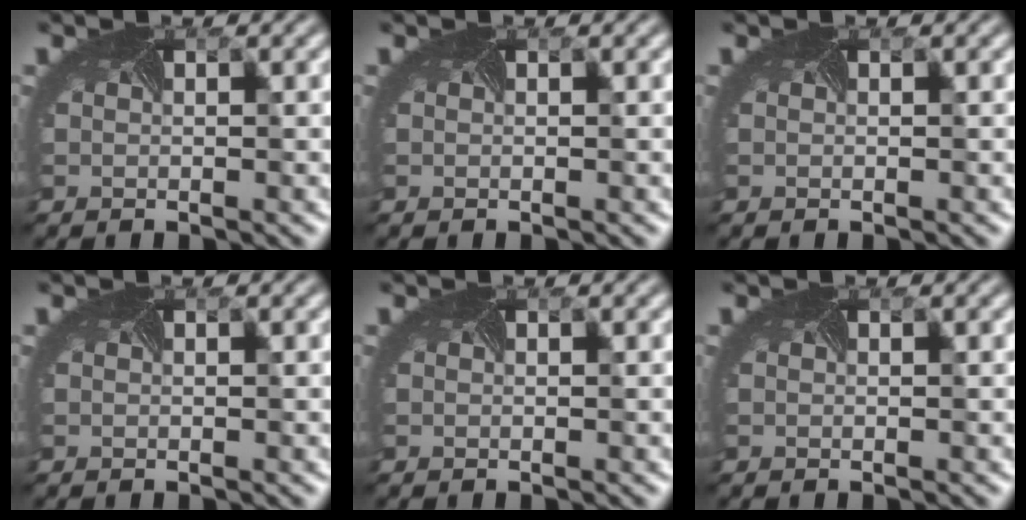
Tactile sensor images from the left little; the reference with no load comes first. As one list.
[{"total": 0.0}, {"total": 0.0}, {"total": 0.0}, {"total": 0.0}, {"total": 0.0}]